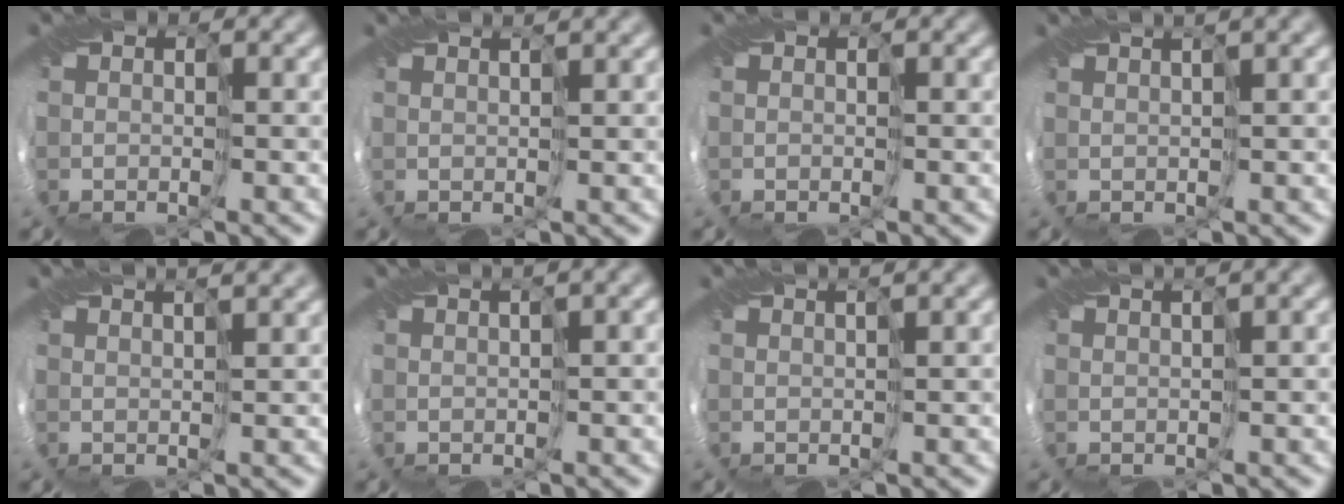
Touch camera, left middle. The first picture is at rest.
{"total": 2.4, "force": [2.0, 0.3, 1.3], "torque": [-0.018, 0.007, 0.016]}
{"total": 0.0}
{"total": 2.7, "force": [1.7, 0.1, 2.1], "torque": [-0.038, 0.006, 0.029]}
{"total": 4.8, "force": [3.8, 1.3, 2.8], "torque": [-0.030, 0.024, 0.031]}
{"total": 2.1, "force": [1.4, 0.0, 1.6], "torque": [-0.033, 0.004, 0.024]}
{"total": 2.6, "force": [2.0, 0.3, 1.6], "torque": [-0.024, 0.011, 0.018]}
{"total": 2.3, "force": [1.6, 0.0, 1.6], "torque": [-0.032, 0.004, 0.026]}